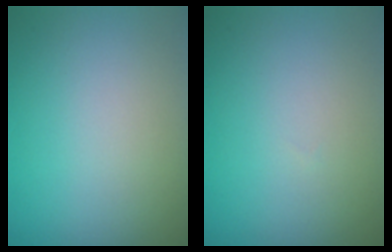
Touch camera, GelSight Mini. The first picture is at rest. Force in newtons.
{"total": 0.0}